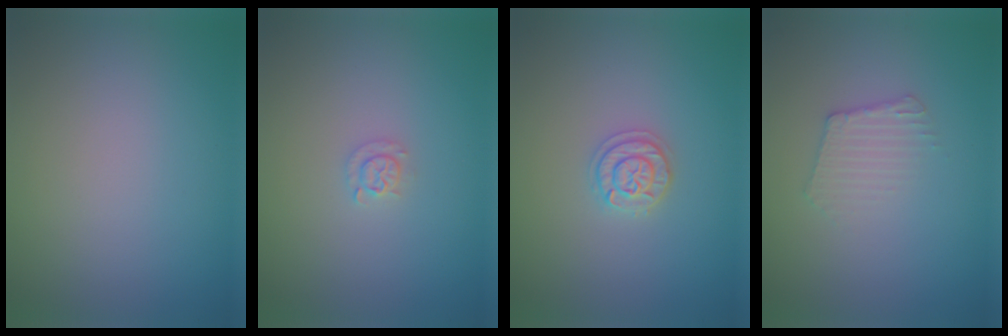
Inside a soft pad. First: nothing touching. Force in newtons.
{"total": 1.1, "press": 1.1, "slide": 0.2}
{"total": 1.9, "press": 1.8, "slide": 0.3}
{"total": 2.1, "press": 2.0, "slide": 0.4}